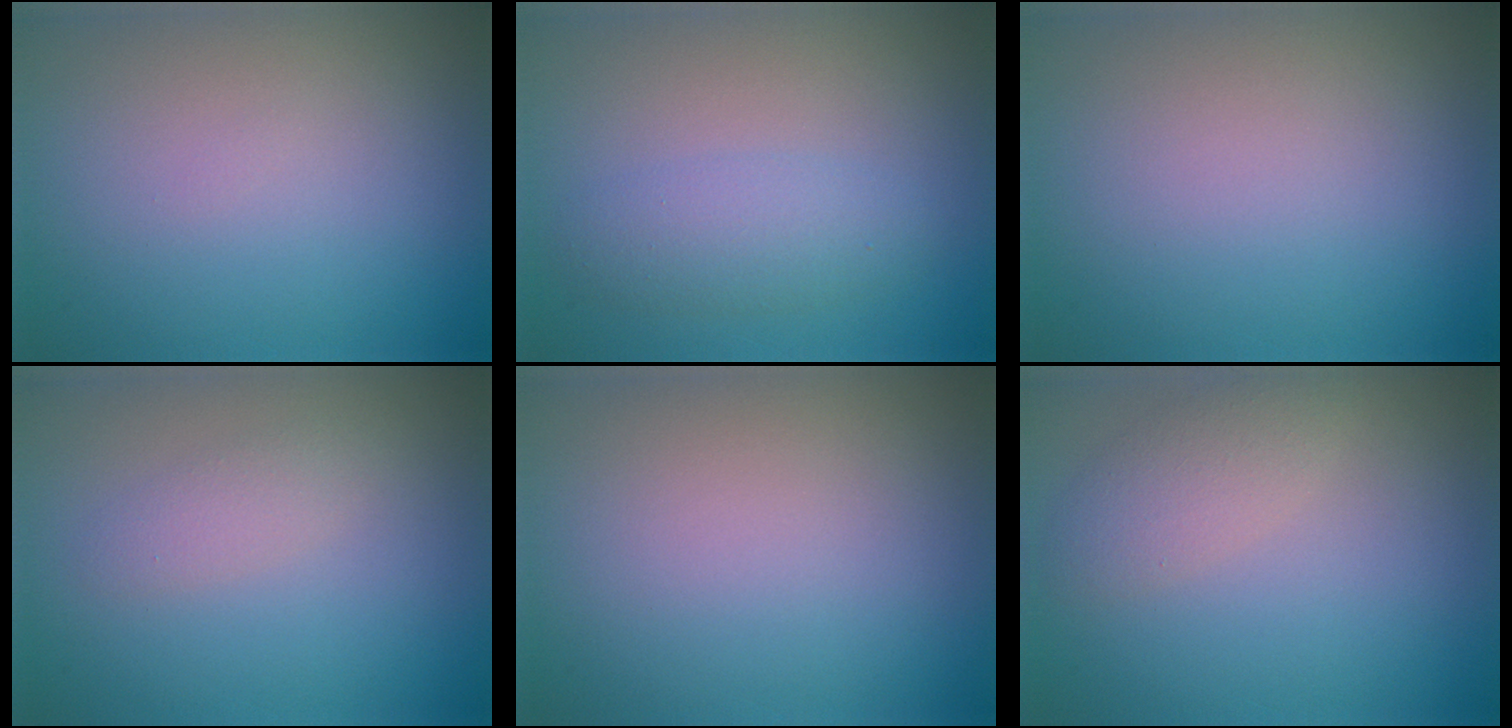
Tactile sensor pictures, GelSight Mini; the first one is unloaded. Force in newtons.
{"total": 2.7, "press": 2.7, "slide": 0.0}
{"total": 0.0}
{"total": 1.4, "press": 1.4, "slide": 0.1}
{"total": 0.0}
{"total": 2.5, "press": 2.5, "slide": 0.0}